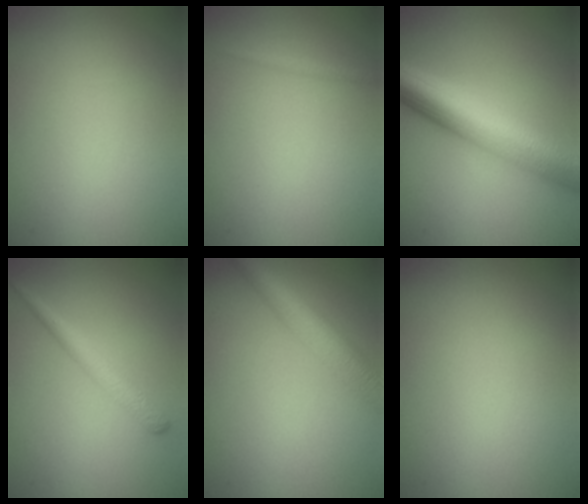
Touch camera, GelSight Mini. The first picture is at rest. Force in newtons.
{"total": 0.6, "press": 0.6, "slide": 0.0}
{"total": 9.6, "press": 9.6, "slide": 0.3}
{"total": 2.2, "press": 2.2, "slide": 0.0}
{"total": 5.4, "press": 5.4, "slide": 0.1}
{"total": 0.0}